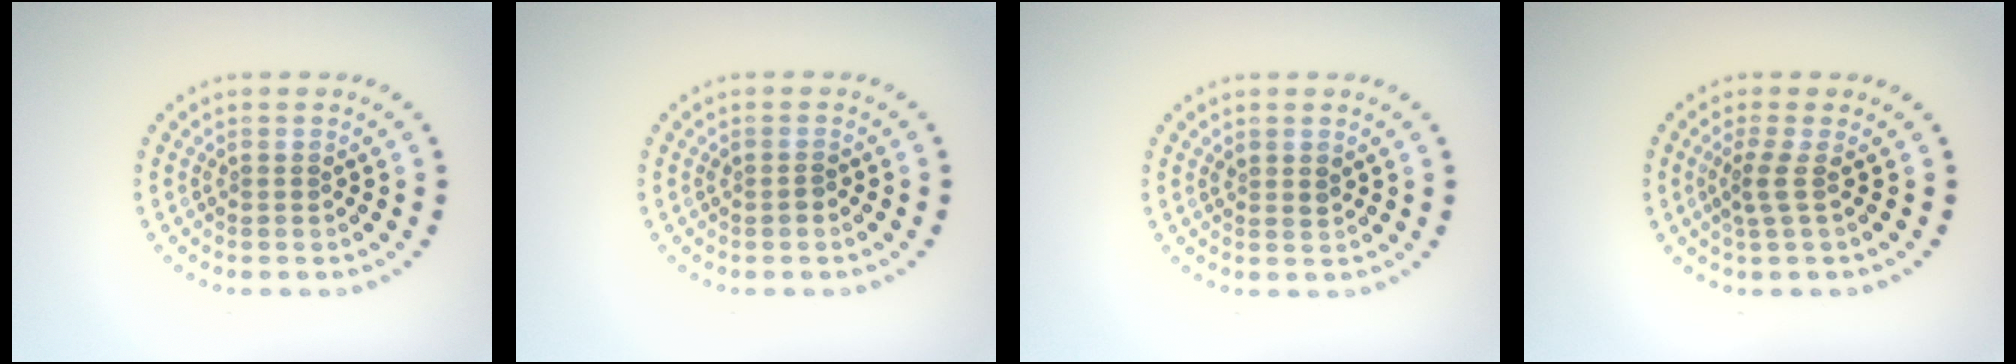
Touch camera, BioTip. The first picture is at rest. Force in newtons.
{"total": 0.7, "press": 0.7, "slide": 0.1}
{"total": 0.9, "press": 0.8, "slide": 0.4}
{"total": 1.8, "press": 1.2, "slide": 1.4}